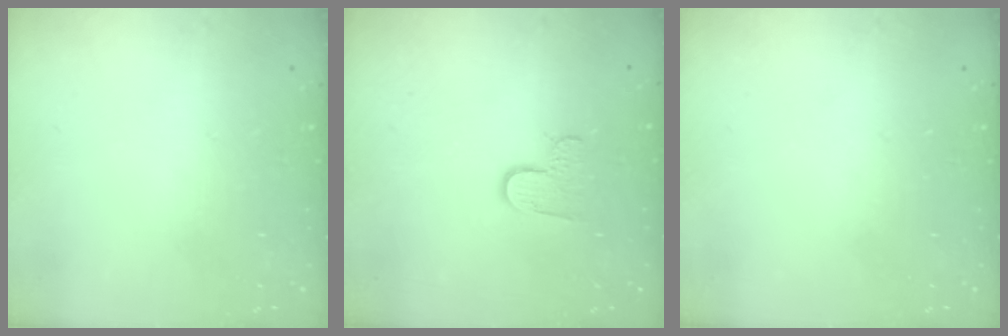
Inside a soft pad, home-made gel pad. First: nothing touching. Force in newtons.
{"total": 5.5, "press": 5.5, "slide": 0.4}
{"total": 0.0}